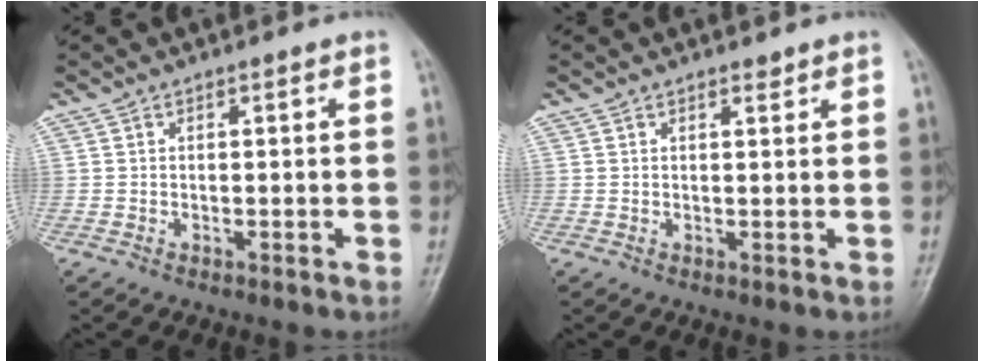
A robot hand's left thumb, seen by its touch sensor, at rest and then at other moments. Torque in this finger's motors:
{"motor_torque": [-0.18, -0.15, -0.14, -0.10, 0.07]}